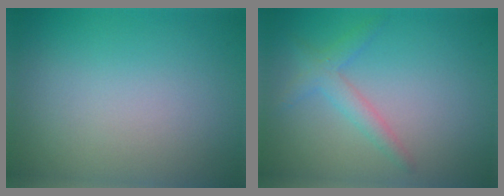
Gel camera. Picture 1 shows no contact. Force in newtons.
{"total": 2.2, "press": 2.2, "slide": 0.0}